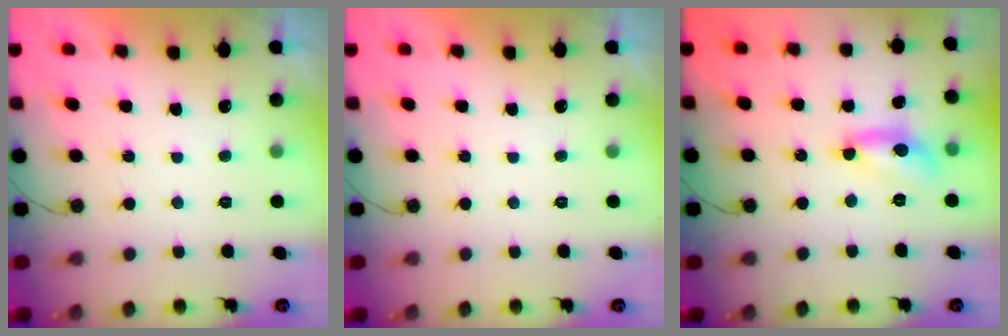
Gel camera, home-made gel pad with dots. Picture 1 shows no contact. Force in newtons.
{"total": 0.0}
{"total": 11.2, "press": 11.2, "slide": 0.7}